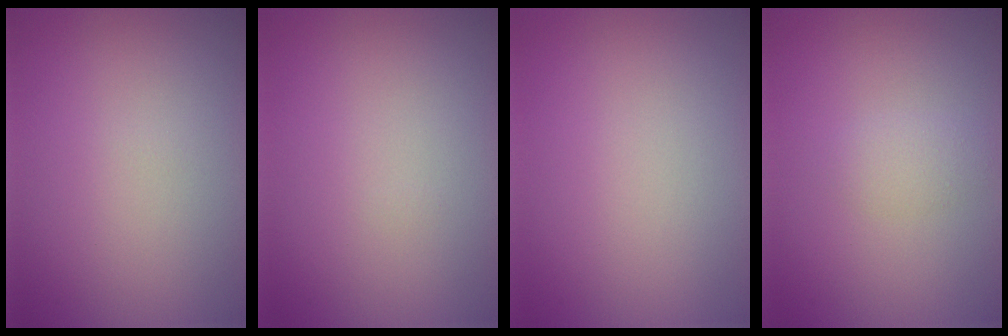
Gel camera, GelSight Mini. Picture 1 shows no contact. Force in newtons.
{"total": 0.0}
{"total": 0.0}
{"total": 1.3, "press": 1.3, "slide": 0.0}